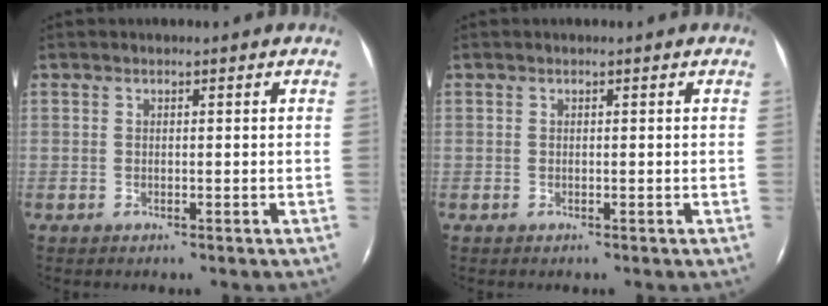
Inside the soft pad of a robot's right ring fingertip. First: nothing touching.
{"total": 0.0}